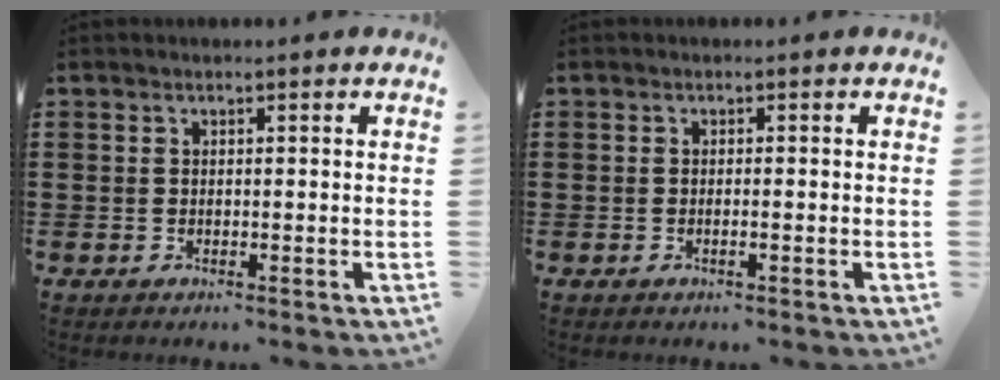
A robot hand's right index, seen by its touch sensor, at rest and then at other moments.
{"total": 0.6, "force": [-0.3, 0.0, 0.5], "torque": [-0.010, -0.003, -0.006]}